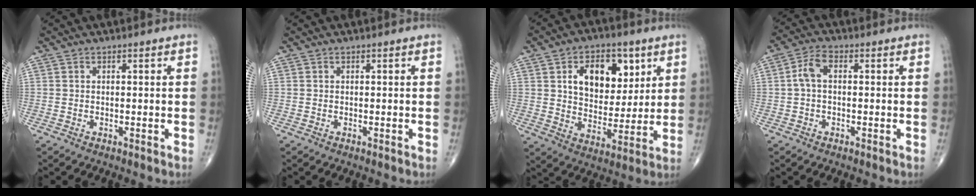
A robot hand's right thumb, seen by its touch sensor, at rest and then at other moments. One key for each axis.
{"total": 0.0}
{"total": 14.6, "fx": 5.4, "fy": 9.5, "fz": 9.8, "tx": -0.097, "ty": -0.022, "tz": 0.092}
{"total": 4.2, "fx": 0.2, "fy": 2.4, "fz": 3.5, "tx": -0.072, "ty": 0.016, "tz": -0.002}